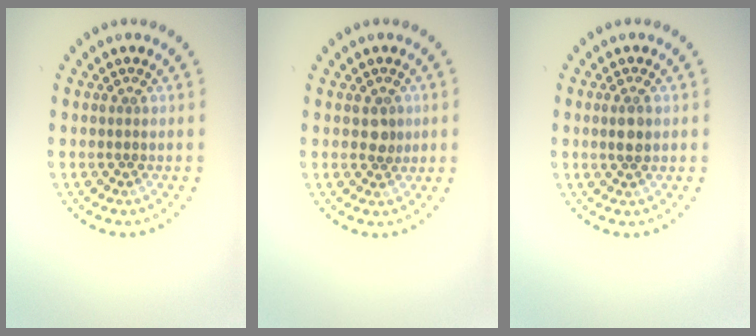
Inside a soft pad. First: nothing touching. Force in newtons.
{"total": 1.5, "press": 1.3, "slide": 0.6}
{"total": 1.7, "press": 1.7, "slide": 0.3}